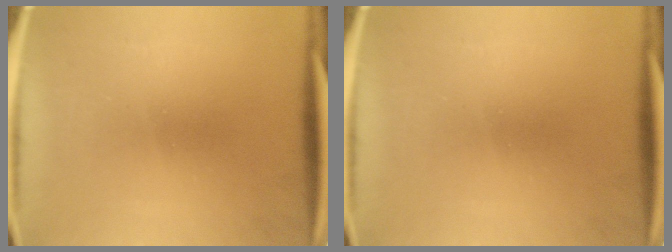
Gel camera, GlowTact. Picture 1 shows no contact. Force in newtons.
{"total": 0.0}